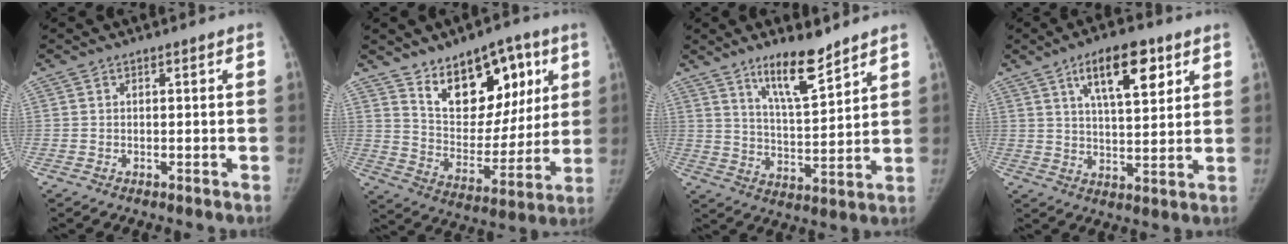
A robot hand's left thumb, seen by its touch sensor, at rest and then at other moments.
{"total": 17.6, "force": [9.2, 10.4, 10.9], "torque": [-0.103, -0.052, 0.158]}
{"total": 10.7, "force": [7.8, 2.4, 6.9], "torque": [-0.105, -0.063, 0.142]}
{"total": 12.0, "force": [6.0, 4.8, 9.3], "torque": [-0.124, -0.024, 0.096]}